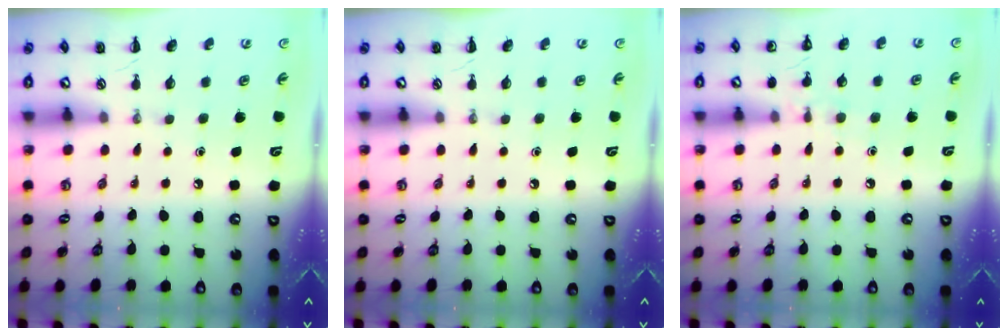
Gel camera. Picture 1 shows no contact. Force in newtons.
{"total": 0.0}
{"total": 6.3, "press": 6.0, "slide": 1.9}